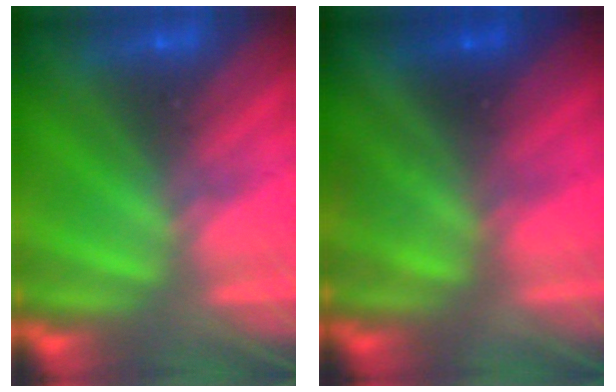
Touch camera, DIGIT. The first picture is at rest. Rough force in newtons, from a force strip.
{"total": 1.4}